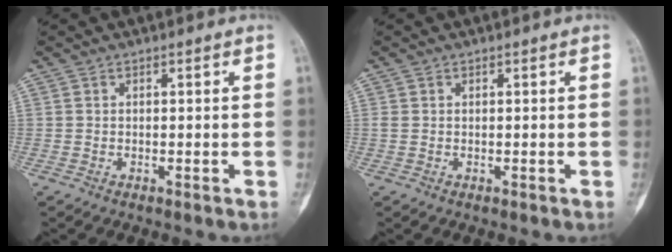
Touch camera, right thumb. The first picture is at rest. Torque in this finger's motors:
{"motor_torque": [0.12, 0.12, 0.12, 0.17, 0.00]}